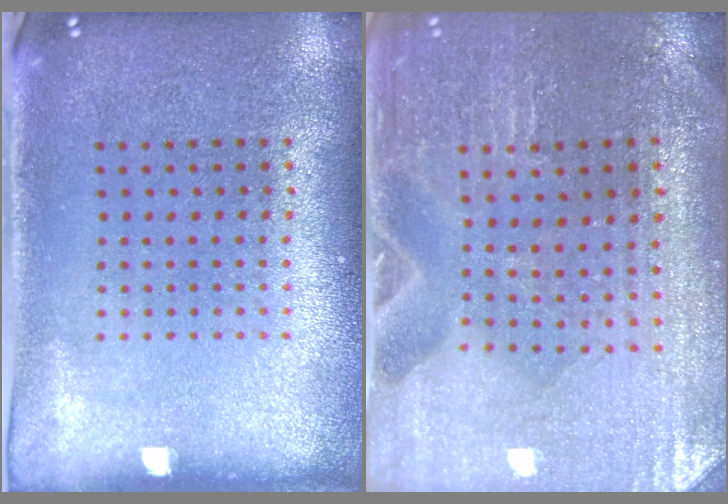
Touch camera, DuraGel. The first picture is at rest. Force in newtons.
{"total": 0.8, "press": 0.8, "slide": 0.1}